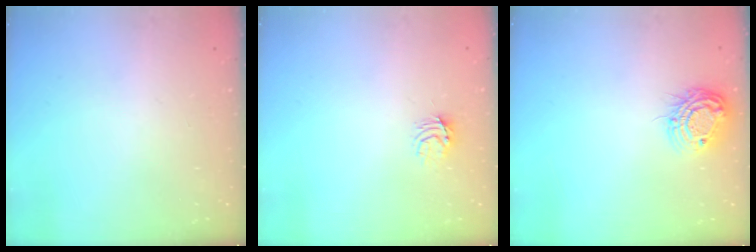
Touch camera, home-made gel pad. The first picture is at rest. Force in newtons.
{"total": 4.0, "press": 4.0, "slide": 0.4}
{"total": 11.5, "press": 11.5, "slide": 0.7}